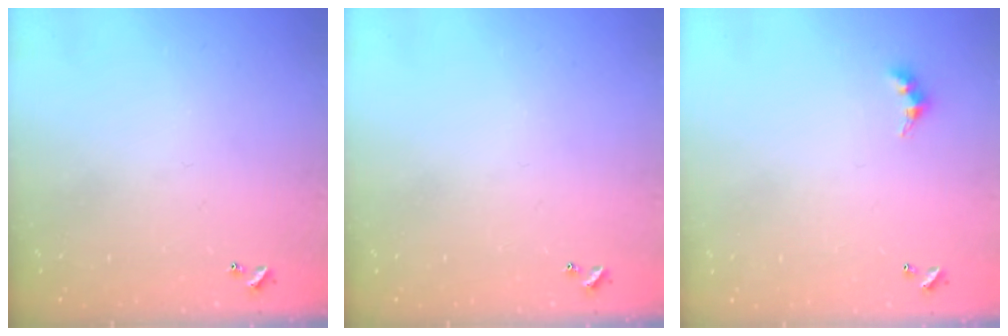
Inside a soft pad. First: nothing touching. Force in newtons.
{"total": 0.0}
{"total": 3.9, "press": 3.8, "slide": 0.5}